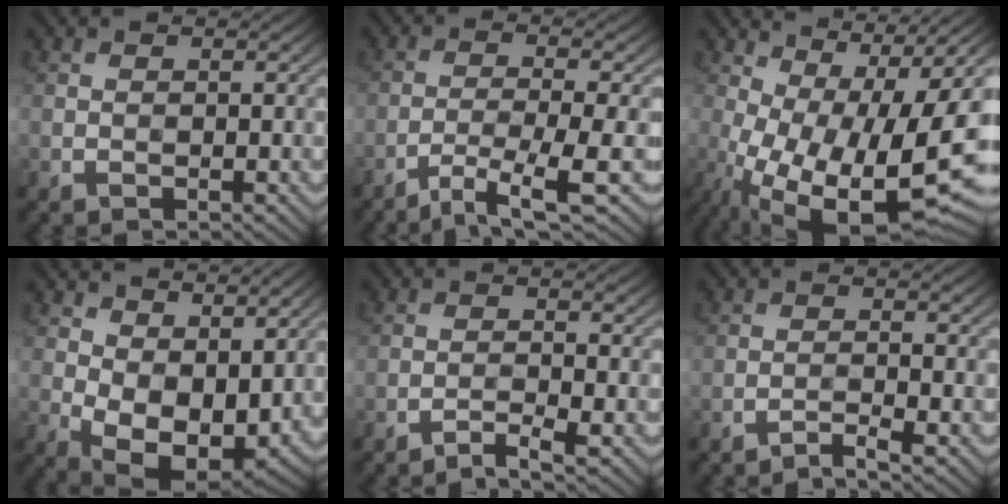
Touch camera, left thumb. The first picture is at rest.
{"total": 6.2, "force": [-3.7, 0.9, 4.9], "torque": [-0.083, -0.002, -0.069]}
{"total": 18.2, "force": [-4.8, 7.6, 15.8], "torque": [-0.267, -0.031, -0.067]}
{"total": 11.0, "force": [1.6, 6.6, 8.6], "torque": [-0.170, -0.024, 0.041]}
{"total": 2.5, "force": [-1.8, 0.2, 1.7], "torque": [-0.027, 0.004, -0.048]}
{"total": 2.2, "force": [-1.7, 0.1, 1.4], "torque": [-0.017, 0.006, -0.046]}